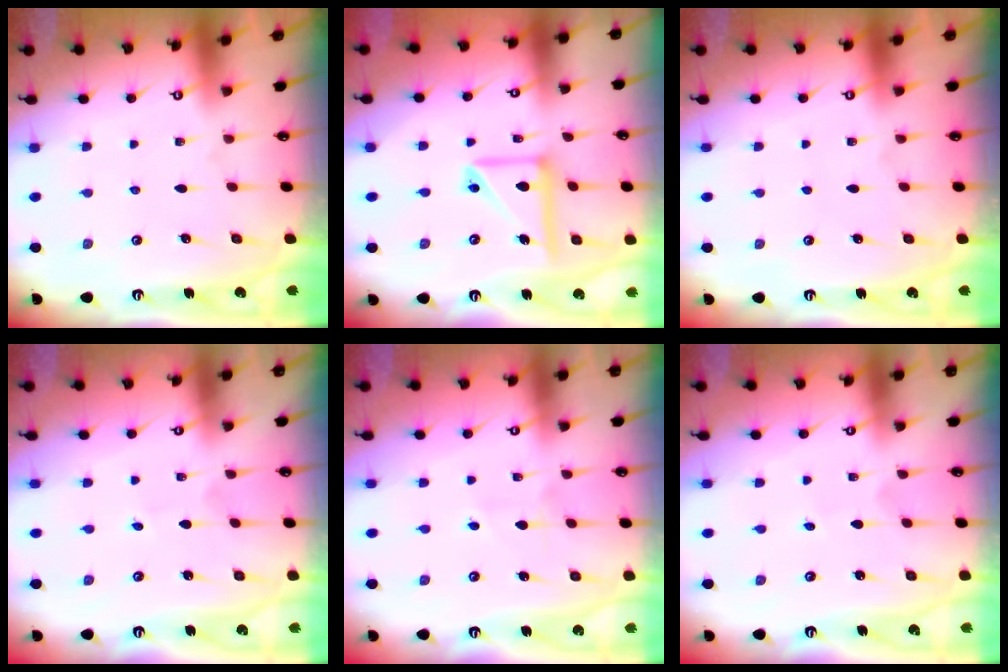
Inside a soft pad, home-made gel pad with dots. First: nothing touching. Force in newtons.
{"total": 14.1, "press": 13.9, "slide": 2.3}
{"total": 0.0}
{"total": 1.5, "press": 1.5, "slide": 0.1}
{"total": 2.7, "press": 2.6, "slide": 0.3}
{"total": 0.7, "press": 0.7, "slide": 0.0}